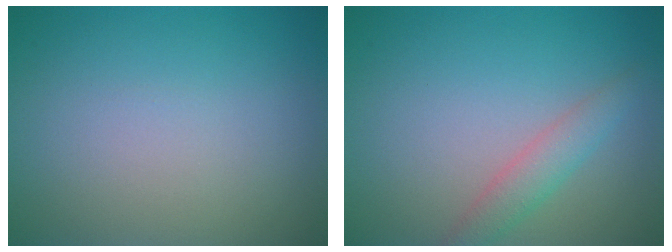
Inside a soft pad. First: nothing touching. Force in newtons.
{"total": 2.2, "press": 2.2, "slide": 0.1}